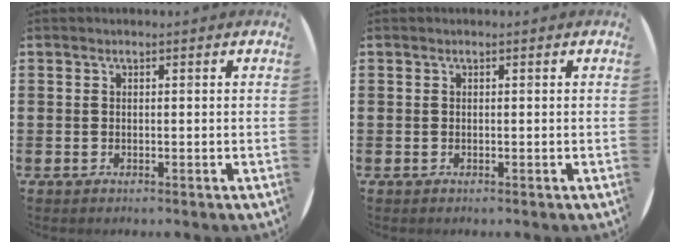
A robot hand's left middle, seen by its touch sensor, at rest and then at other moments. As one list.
[{"total": 0.0}]